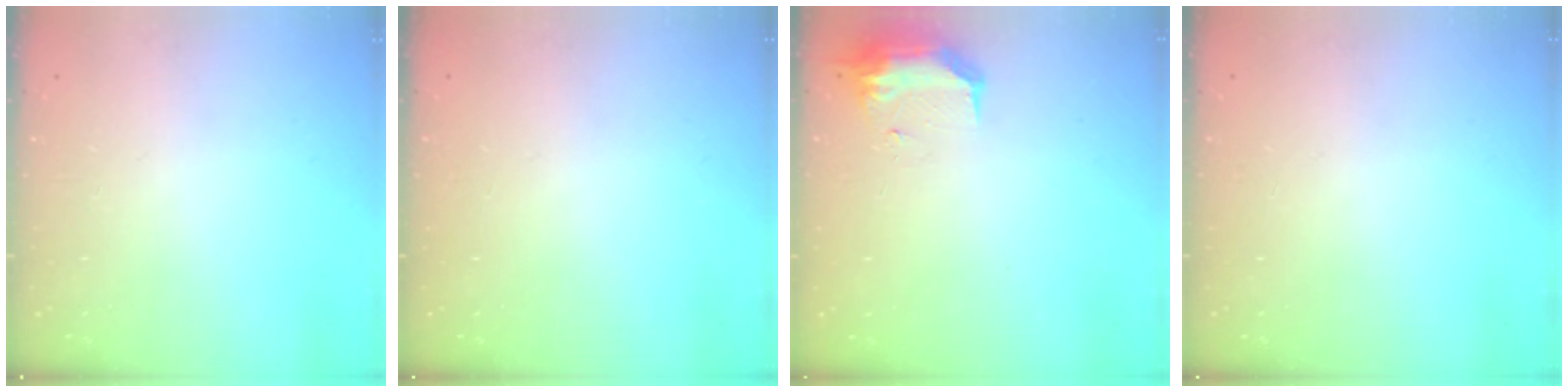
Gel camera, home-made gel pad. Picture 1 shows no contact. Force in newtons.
{"total": 0.0}
{"total": 8.4, "press": 8.3, "slide": 1.4}
{"total": 0.0}